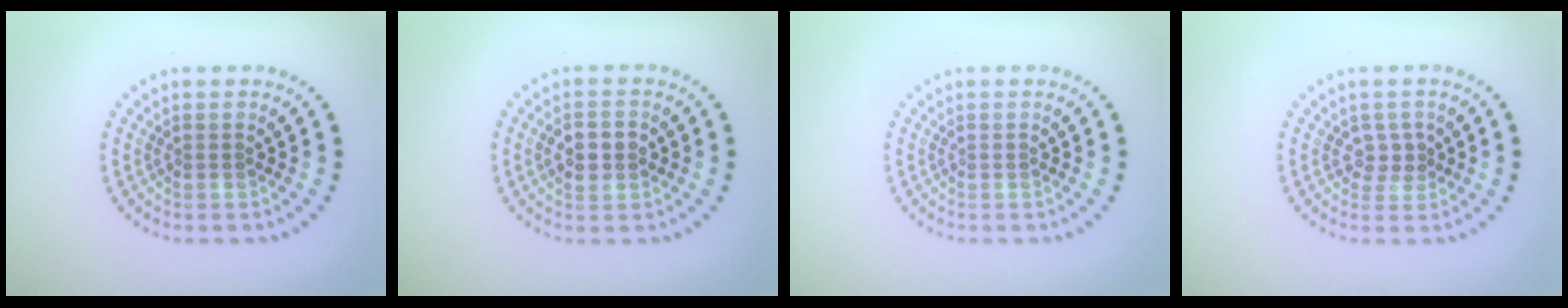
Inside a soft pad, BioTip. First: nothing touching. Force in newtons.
{"total": 2.3, "press": 2.2, "slide": 0.1}
{"total": 0.0}
{"total": 1.9, "press": 1.5, "slide": 1.2}